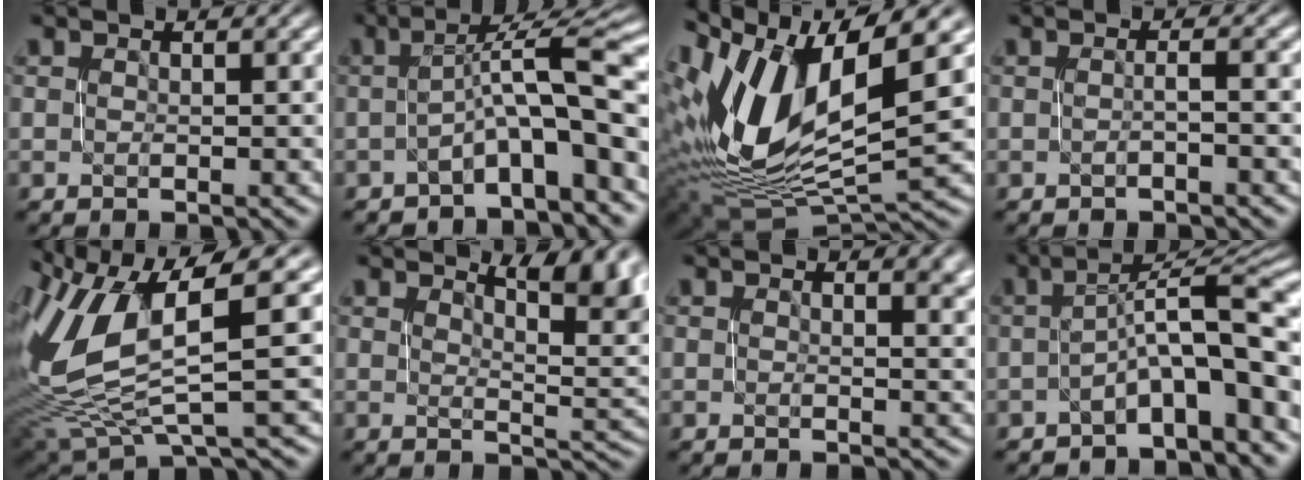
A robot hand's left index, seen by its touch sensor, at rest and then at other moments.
{"total": 7.6, "force": [-1.8, 1.5, 7.2], "torque": [-0.099, 0.028, -0.035]}
{"total": 12.8, "force": [3.3, 6.5, 10.5], "torque": [-0.227, 0.002, 0.053]}
{"total": 1.0, "force": [-0.3, 0.3, 0.9], "torque": [-0.012, -0.001, -0.008]}
{"total": 9.7, "force": [1.9, 3.6, 8.8], "torque": [-0.204, -0.007, 0.044]}
{"total": 7.3, "force": [3.5, 2.4, 6.0], "torque": [-0.059, 0.009, 0.054]}
{"total": 3.3, "force": [1.2, 1.7, 2.6], "torque": [-0.008, 0.004, 0.012]}
{"total": 7.9, "force": [-2.3, 2.0, 7.3], "torque": [-0.100, 0.025, -0.040]}